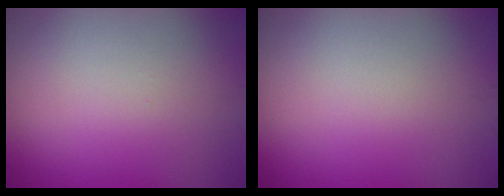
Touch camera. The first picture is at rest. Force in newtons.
{"total": 0.0}